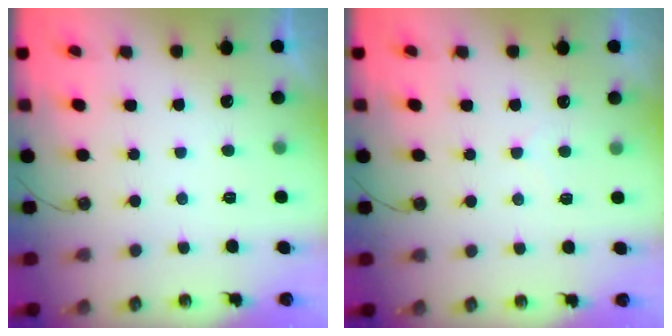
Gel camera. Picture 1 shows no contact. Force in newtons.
{"total": 4.6, "press": 4.6, "slide": 0.4}